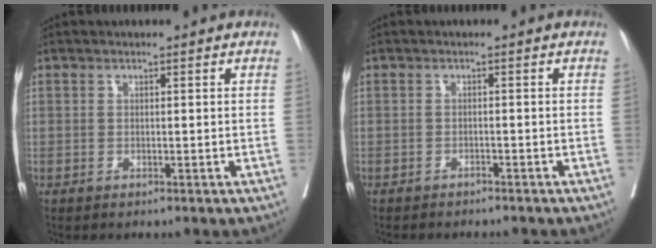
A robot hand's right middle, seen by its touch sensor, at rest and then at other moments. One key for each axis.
{"total": 3.4, "fx": -3.1, "fy": 0.6, "fz": 1.2, "tx": -0.016, "ty": -0.003, "tz": -0.038}